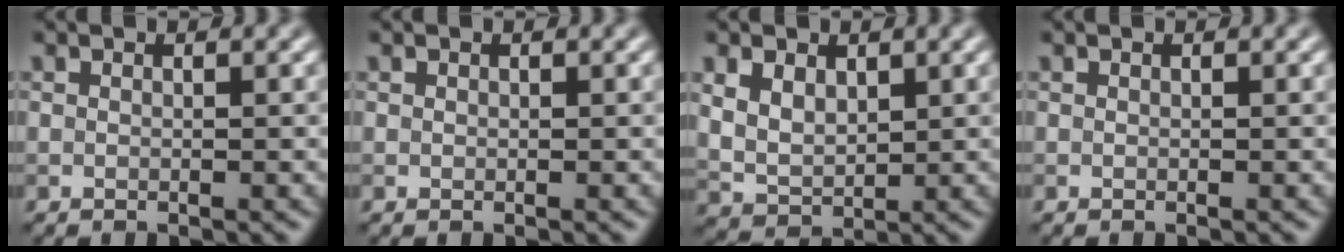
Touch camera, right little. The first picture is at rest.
{"total": 0.0}
{"total": 3.6, "force": [1.4, 2.5, 2.2], "torque": [-0.049, -0.007, 0.031]}
{"total": 0.0}